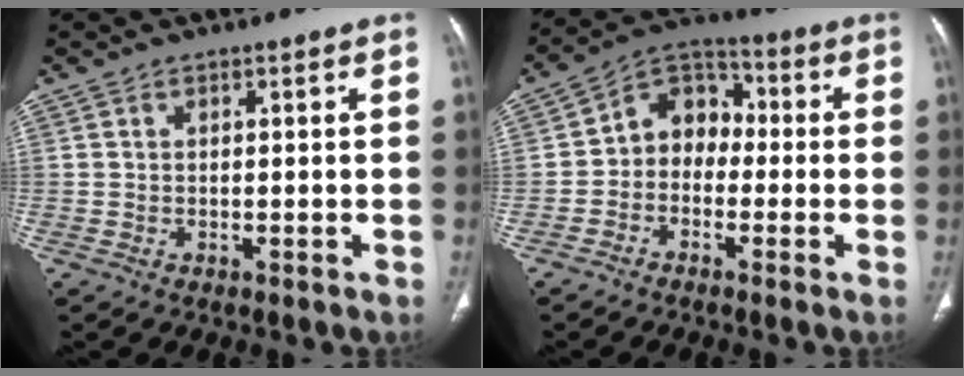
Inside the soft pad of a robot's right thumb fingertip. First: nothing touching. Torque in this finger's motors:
{"motor_torque": [-0.71, 0.21, 0.03, 0.09, 0.09]}